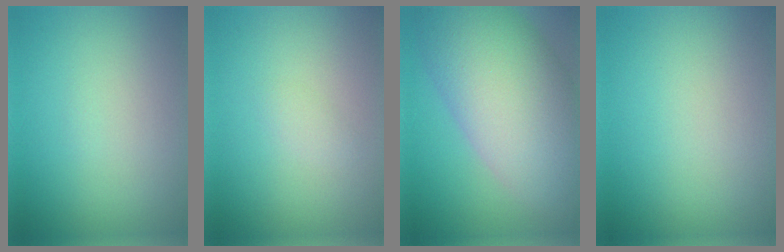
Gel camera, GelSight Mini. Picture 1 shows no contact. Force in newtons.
{"total": 0.8, "press": 0.8, "slide": 0.0}
{"total": 11.9, "press": 11.8, "slide": 0.5}
{"total": 0.0}